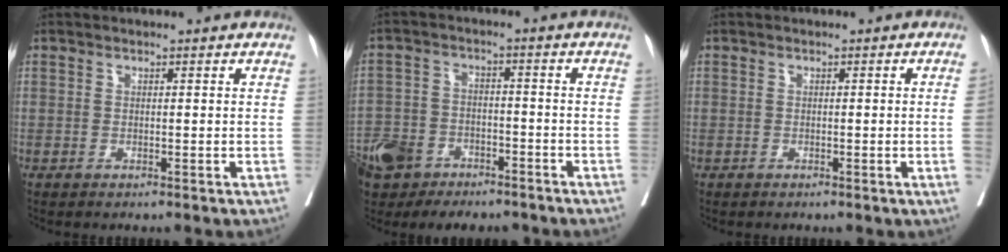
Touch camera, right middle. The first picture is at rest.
{"total": 11.4, "force": [-7.9, 6.8, 4.5], "torque": [-0.107, 0.008, -0.132]}
{"total": 1.4, "force": [-0.2, -0.5, 1.2], "torque": [-0.013, -0.001, -0.003]}